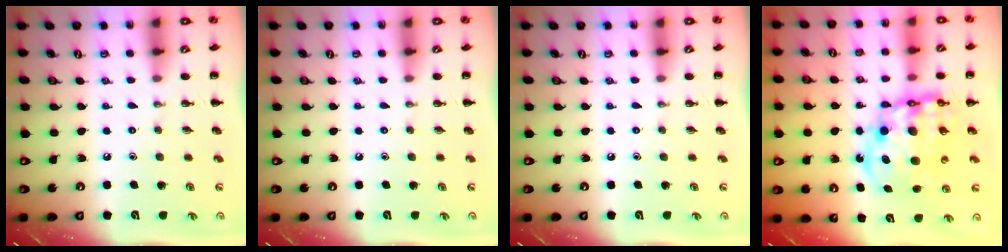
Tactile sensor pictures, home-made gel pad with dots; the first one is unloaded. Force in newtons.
{"total": 0.0}
{"total": 0.0}
{"total": 13.8, "press": 13.4, "slide": 3.4}